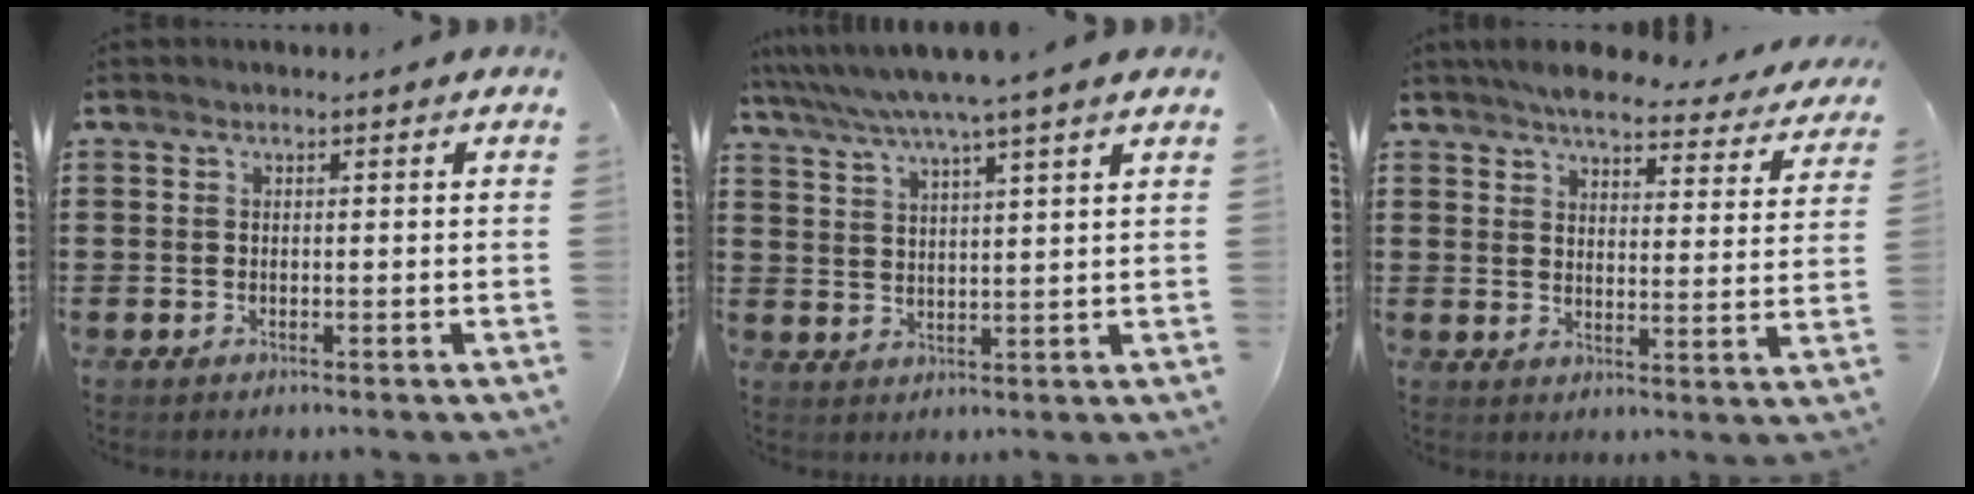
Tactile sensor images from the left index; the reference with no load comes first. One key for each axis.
{"total": 6.0, "fx": 5.0, "fy": -0.8, "fz": 3.1, "tx": -0.076, "ty": -0.025, "tz": 0.085}
{"total": 5.5, "fx": 5.0, "fy": 0.9, "fz": 2.2, "tx": -0.056, "ty": -0.027, "tz": 0.084}